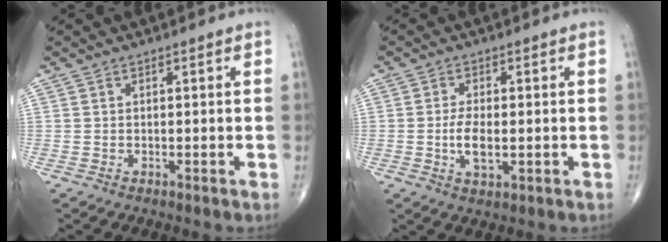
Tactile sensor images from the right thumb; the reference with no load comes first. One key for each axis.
{"total": 4.9, "fx": -0.7, "fy": 2.1, "fz": 4.4, "tx": -0.084, "ty": -0.007, "tz": -0.012}